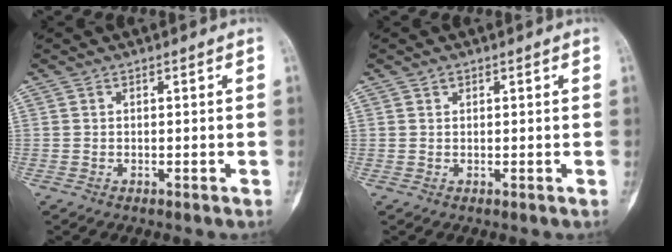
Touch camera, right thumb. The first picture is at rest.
{"total": 0.7, "force": [0.4, 0.4, 0.2], "torque": [0.000, -0.002, 0.007]}